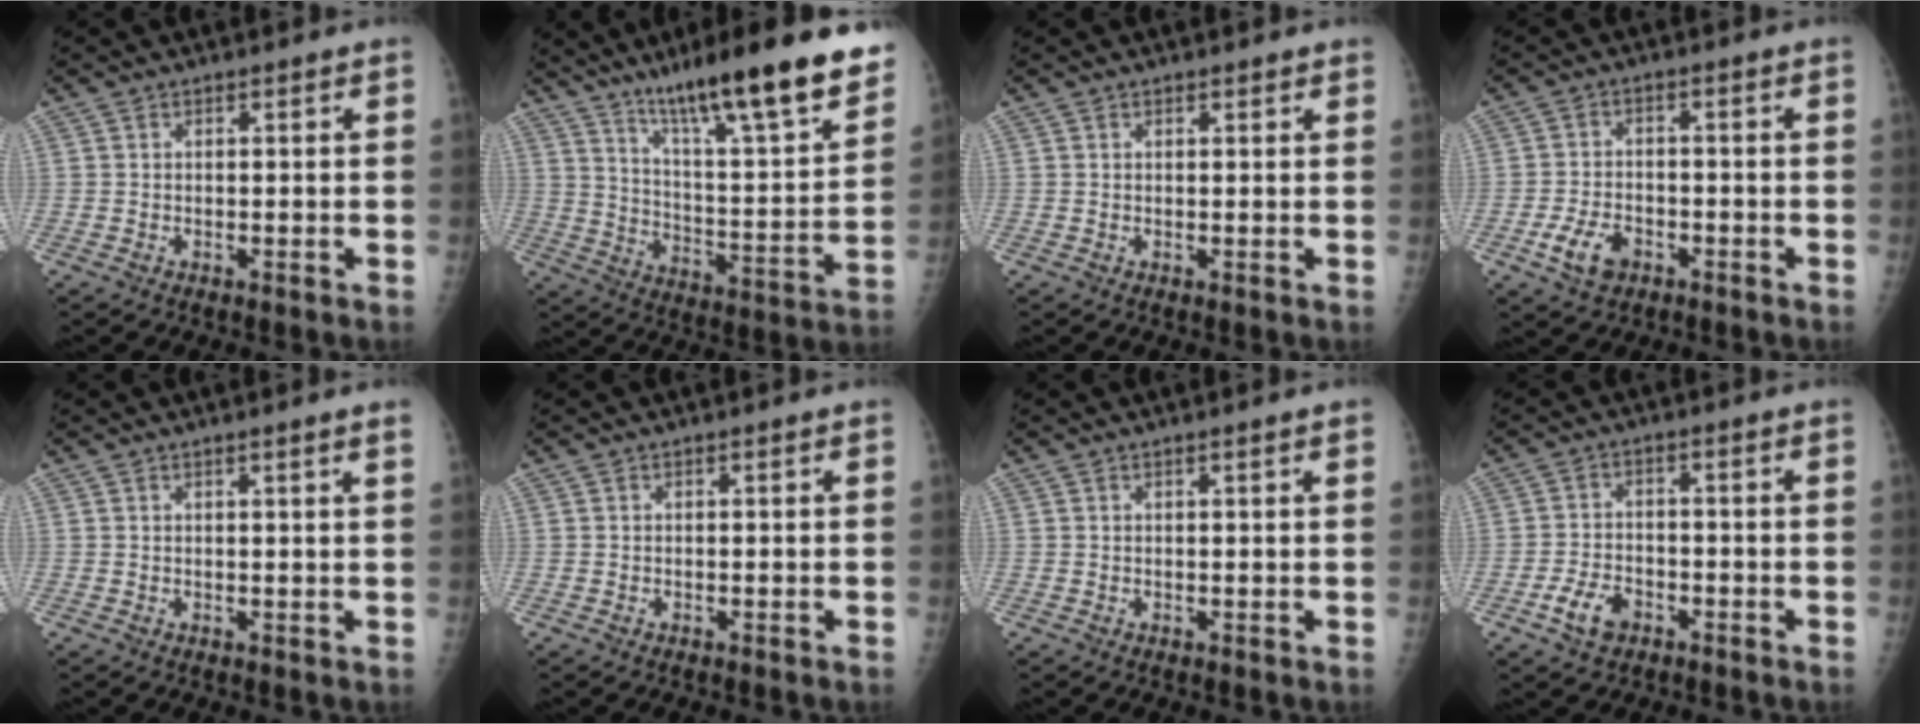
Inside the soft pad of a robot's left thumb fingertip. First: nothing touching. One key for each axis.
{"total": 24.0, "fx": 16.9, "fy": 3.3, "fz": 16.7, "tx": -0.231, "ty": -0.070, "tz": 0.268}
{"total": 0.6, "fx": 0.5, "fy": 0.3, "fz": 0.1, "tx": -0.002, "ty": -0.005, "tz": 0.006}
{"total": 6.1, "fx": -3.0, "fy": 4.0, "fz": 3.5, "tx": -0.062, "ty": 0.014, "tz": -0.051}
{"total": 2.0, "fx": 1.5, "fy": -0.4, "fz": 1.3, "tx": -0.018, "ty": -0.004, "tz": 0.019}
{"total": 0.0}
{"total": 1.4, "fx": 1.0, "fy": 0.0, "fz": 1.0, "tx": -0.011, "ty": 0.003, "tz": 0.012}
{"total": 5.6, "fx": -3.0, "fy": 3.6, "fz": 3.0, "tx": -0.052, "ty": 0.017, "tz": -0.053}